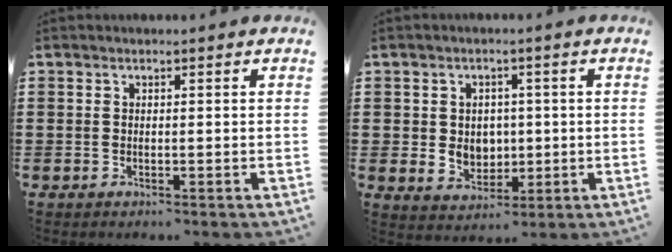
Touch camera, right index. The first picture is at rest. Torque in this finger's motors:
{"motor_torque": [2.14, 0.00, 0.13, 0.10]}